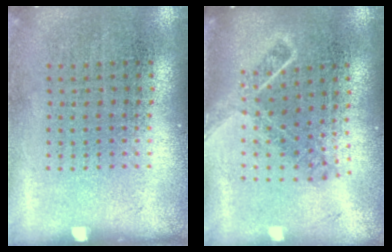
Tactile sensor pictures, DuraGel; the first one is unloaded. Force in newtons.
{"total": 1.7, "press": 1.3, "slide": 1.1}